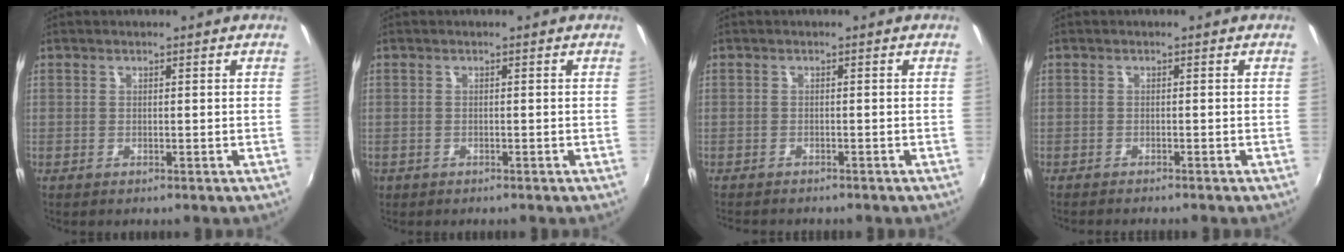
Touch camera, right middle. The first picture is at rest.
{"total": 1.1, "force": [-0.7, 0.8, 0.2], "torque": [-0.009, -0.003, -0.011]}
{"total": 3.4, "force": [-3.1, 0.6, 1.1], "torque": [-0.029, -0.015, -0.051]}
{"total": 2.2, "force": [-2.0, -0.1, 0.7], "torque": [-0.023, -0.013, -0.037]}